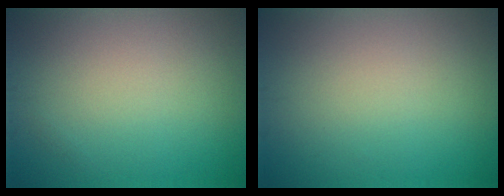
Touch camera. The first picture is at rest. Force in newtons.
{"total": 0.0}